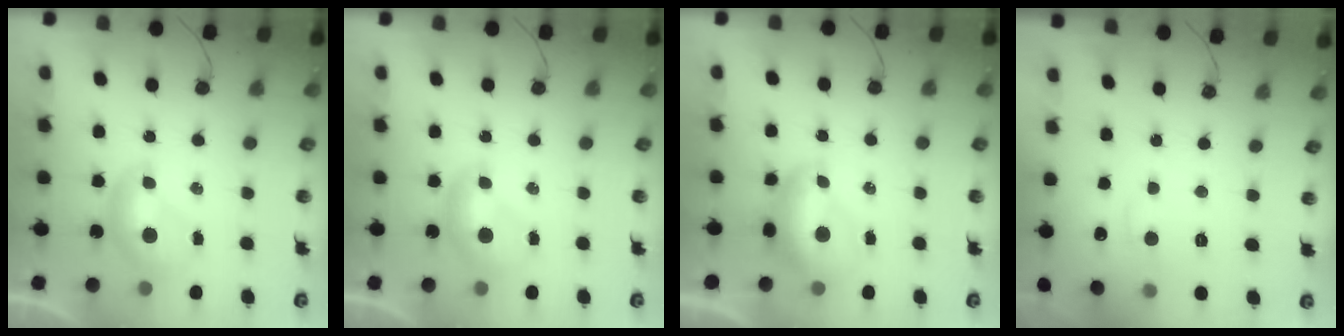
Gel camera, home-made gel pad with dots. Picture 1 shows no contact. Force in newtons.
{"total": 0.0}
{"total": 1.7, "press": 1.5, "slide": 0.6}
{"total": 0.8, "press": 0.1, "slide": 0.8}